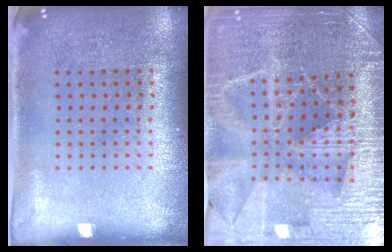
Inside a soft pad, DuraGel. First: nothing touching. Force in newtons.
{"total": 4.0, "press": 3.8, "slide": 1.1}